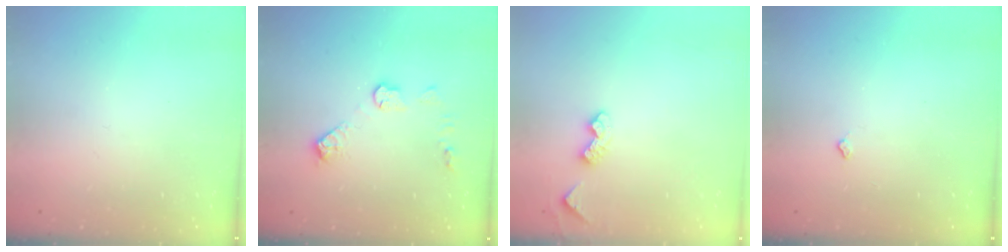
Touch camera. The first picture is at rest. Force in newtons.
{"total": 9.0, "press": 9.0, "slide": 0.4}
{"total": 7.2, "press": 7.1, "slide": 0.7}
{"total": 2.7, "press": 2.6, "slide": 0.4}